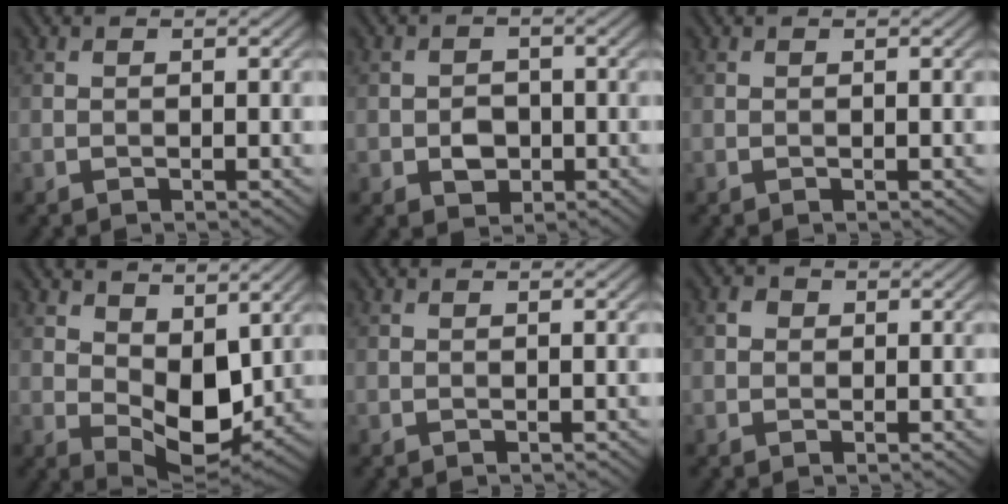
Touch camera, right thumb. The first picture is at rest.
{"total": 2.9, "force": [-0.9, 2.4, 1.5], "torque": [-0.025, -0.004, -0.017]}
{"total": 0.0}
{"total": 9.2, "force": [2.4, 5.4, 7.1], "torque": [-0.130, -0.012, 0.043]}
{"total": 0.0}
{"total": 1.3, "force": [0.1, 1.2, 0.4], "torque": [-0.006, 0.000, -0.002]}